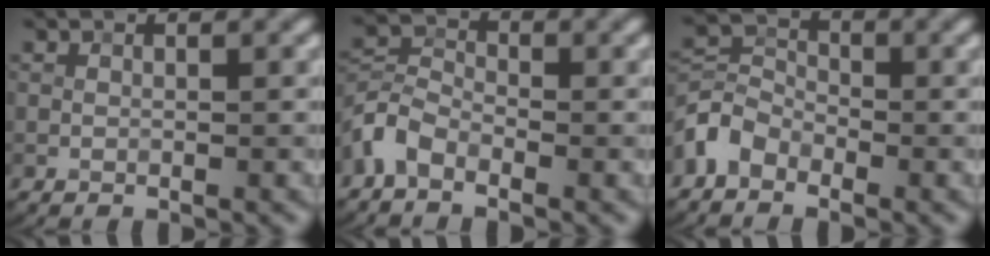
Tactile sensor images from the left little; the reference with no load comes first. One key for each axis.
{"total": 3.5, "fx": -2.3, "fy": 1.9, "fz": 1.8, "tx": -0.042, "ty": 0.009, "tz": -0.060}
{"total": 3.4, "fx": -2.2, "fy": 2.2, "fz": 1.2, "tx": -0.025, "ty": 0.009, "tz": -0.057}